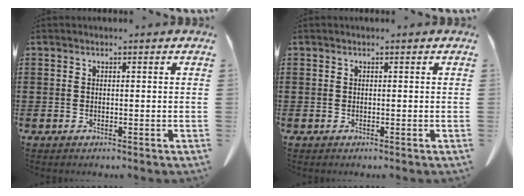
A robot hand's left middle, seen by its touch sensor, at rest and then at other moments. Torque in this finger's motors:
{"motor_torque": [0.00, -2.14, 0.04, 0.00]}